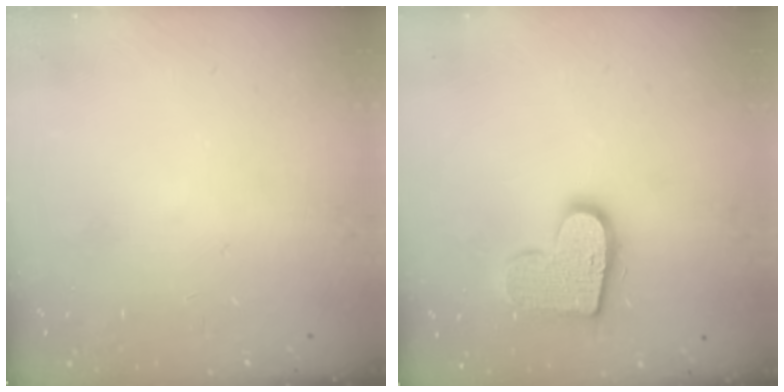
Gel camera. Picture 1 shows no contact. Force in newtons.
{"total": 13.5, "press": 13.5, "slide": 0.8}